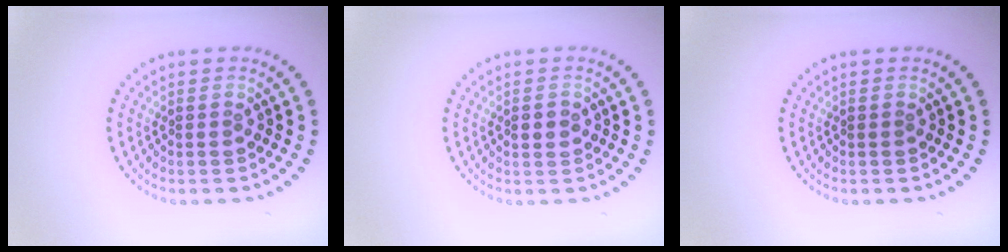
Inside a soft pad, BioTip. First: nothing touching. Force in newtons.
{"total": 1.2, "press": 1.2, "slide": 0.1}
{"total": 0.0}